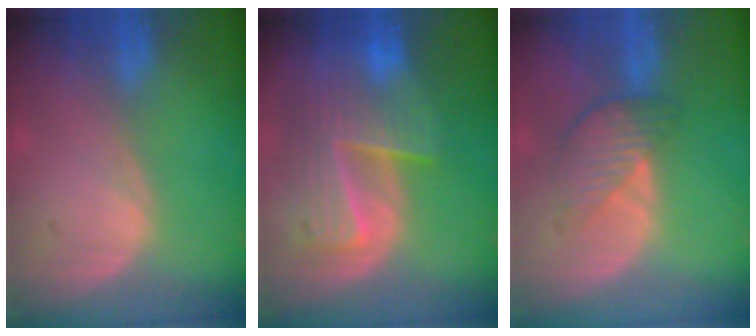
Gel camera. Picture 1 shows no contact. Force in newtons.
{"total": 10.0, "press": 8.7, "slide": 4.9}
{"total": 4.6, "press": 4.1, "slide": 2.1}